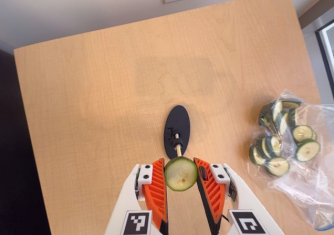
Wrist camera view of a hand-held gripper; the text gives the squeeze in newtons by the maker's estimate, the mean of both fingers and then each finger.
{"total": 9.3, "left": 9.2, "right": 9.4}